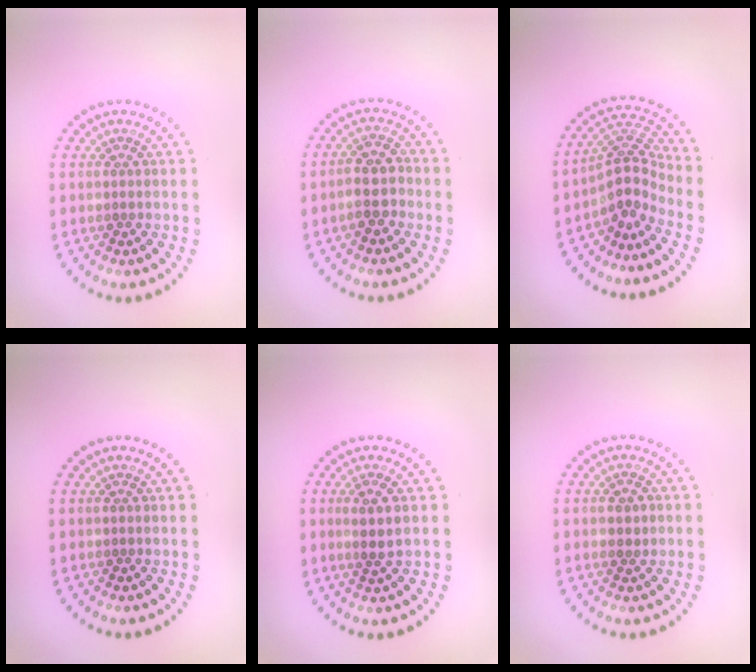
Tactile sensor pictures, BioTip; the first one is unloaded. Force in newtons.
{"total": 3.1, "press": 2.9, "slide": 1.2}
{"total": 3.9, "press": 2.9, "slide": 2.7}
{"total": 0.0}
{"total": 2.5, "press": 2.2, "slide": 1.1}
{"total": 1.2, "press": 1.2, "slide": 0.1}